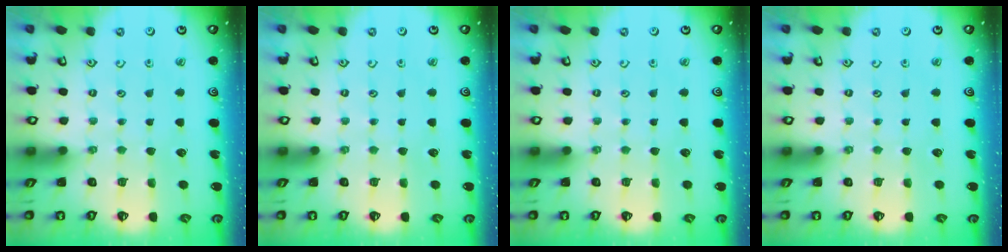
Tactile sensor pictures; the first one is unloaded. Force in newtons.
{"total": 0.0}
{"total": 0.0}
{"total": 0.0}